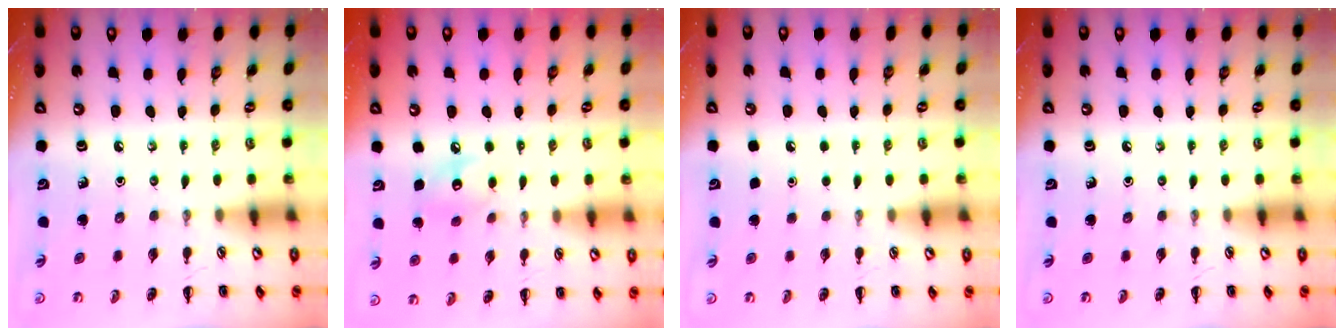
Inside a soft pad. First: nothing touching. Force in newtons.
{"total": 7.8, "press": 7.7, "slide": 1.2}
{"total": 1.8, "press": 1.7, "slide": 0.1}
{"total": 0.0}